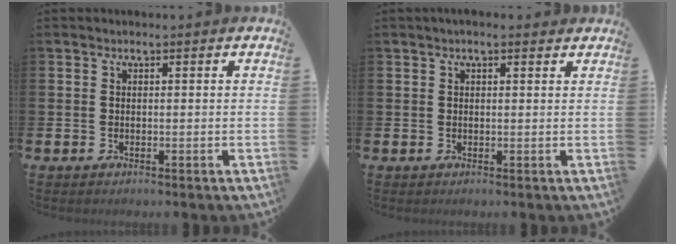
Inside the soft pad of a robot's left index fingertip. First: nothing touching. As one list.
[{"total": 1.3, "force": [1.0, 0.4, 0.7], "torque": [-0.012, 0.004, 0.017]}]